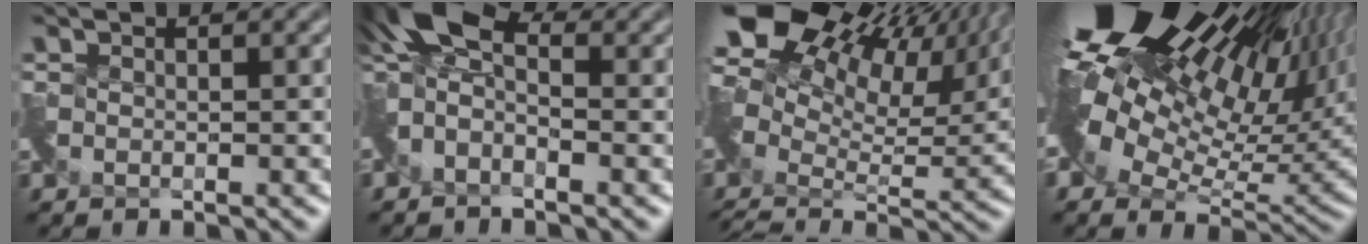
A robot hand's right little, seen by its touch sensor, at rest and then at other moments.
{"total": 4.4, "force": [-0.1, 2.6, 3.5], "torque": [-0.070, 0.021, -0.015]}
{"total": 14.3, "force": [5.4, 8.3, 10.4], "torque": [-0.187, 0.023, 0.108]}
{"total": 18.2, "force": [8.5, 8.4, 13.7], "torque": [-0.214, 0.039, 0.155]}